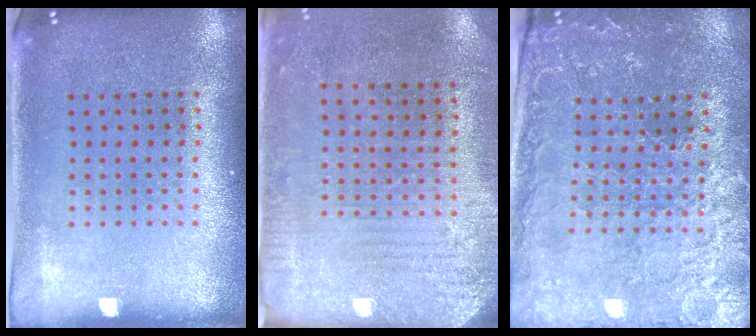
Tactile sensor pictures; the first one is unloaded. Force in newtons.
{"total": 2.8, "press": 2.4, "slide": 1.5}
{"total": 1.7, "press": 1.7, "slide": 0.3}